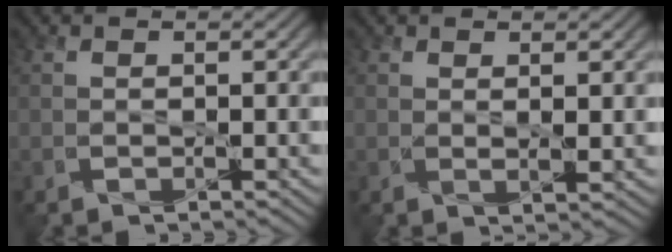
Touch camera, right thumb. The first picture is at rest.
{"total": 1.5, "force": [0.8, 0.3, 1.2], "torque": [-0.026, -0.004, 0.017]}